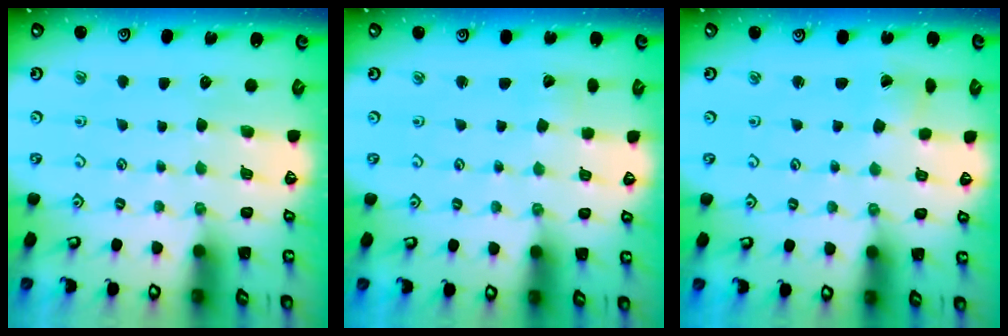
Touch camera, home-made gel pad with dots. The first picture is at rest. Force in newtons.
{"total": 1.5, "press": 1.5, "slide": 0.0}
{"total": 0.6, "press": 0.6, "slide": 0.0}